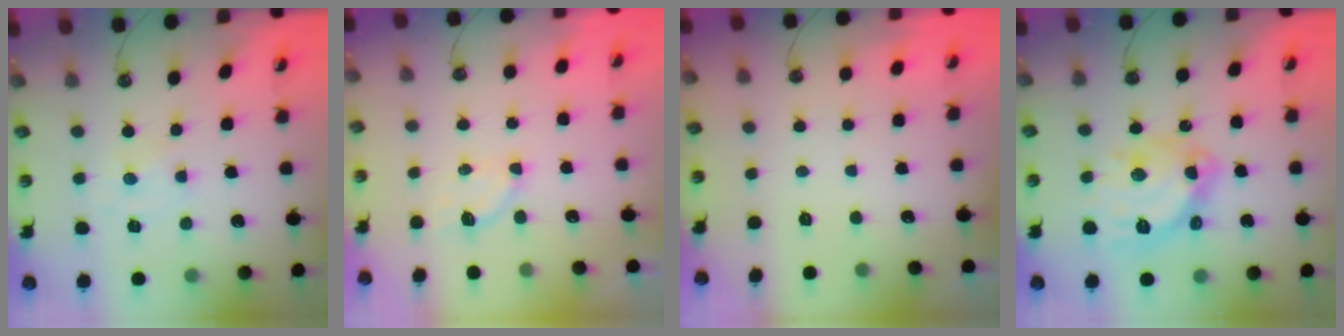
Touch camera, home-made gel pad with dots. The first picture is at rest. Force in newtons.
{"total": 2.9, "press": 2.9, "slide": 0.7}
{"total": 0.0}
{"total": 16.9, "press": 16.8, "slide": 1.9}